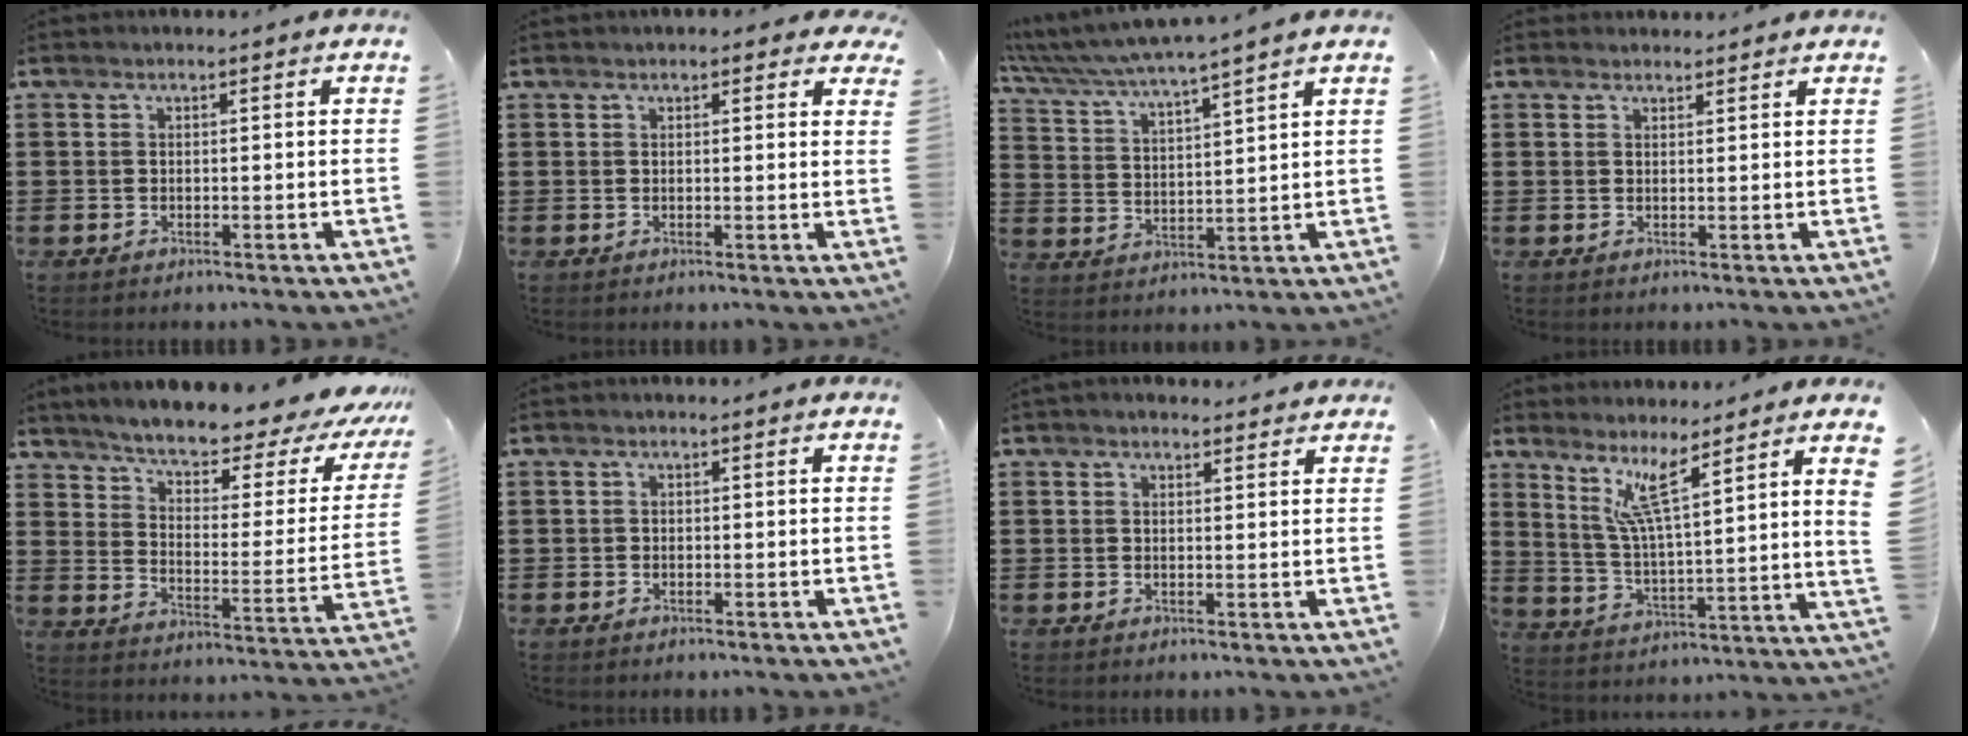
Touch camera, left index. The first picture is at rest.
{"total": 1.4, "force": [1.1, 0.7, 0.5], "torque": [-0.007, 0.003, 0.018]}
{"total": 4.3, "force": [4.0, -0.8, 1.6], "torque": [-0.050, -0.030, 0.062]}
{"total": 1.4, "force": [1.4, 0.3, 0.0], "torque": [-0.003, 0.002, 0.027]}
{"total": 5.2, "force": [4.6, 0.6, 2.4], "torque": [-0.063, -0.043, 0.070]}
{"total": 0.7, "force": [-0.4, 0.6, 0.2], "torque": [-0.005, 0.001, -0.008]}
{"total": 1.5, "force": [1.4, 0.4, 0.3], "torque": [-0.009, 0.005, 0.028]}
{"total": 8.0, "force": [6.1, -0.5, 5.1], "torque": [-0.115, -0.036, 0.101]}